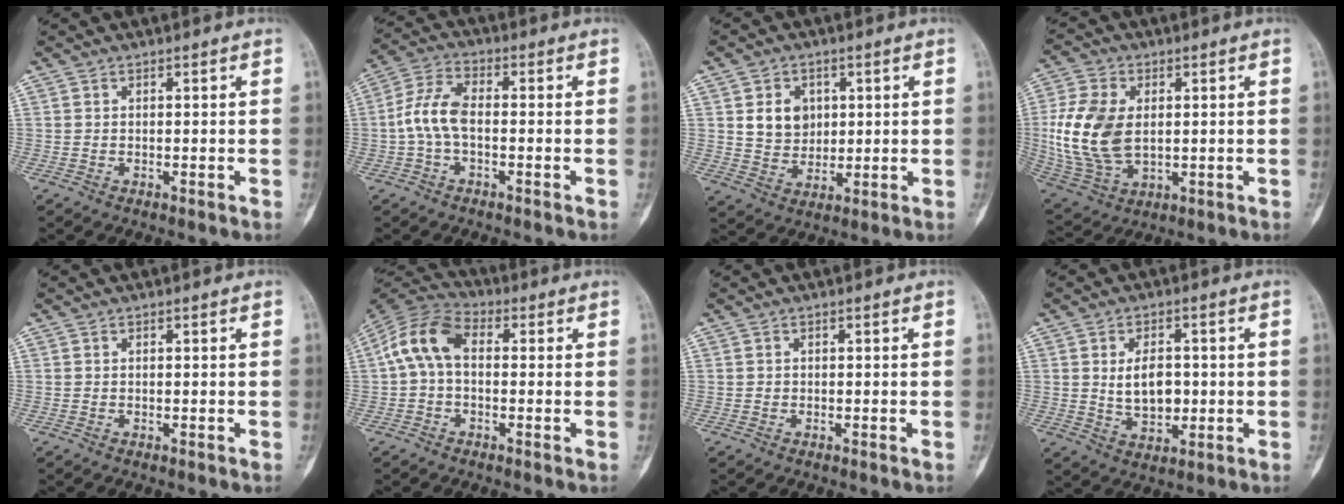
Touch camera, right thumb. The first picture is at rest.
{"total": 7.3, "force": [-1.1, 3.7, 6.2], "torque": [-0.134, 0.026, -0.030]}
{"total": 7.1, "force": [2.0, 5.8, 3.6], "torque": [-0.030, -0.012, 0.044]}
{"total": 14.9, "force": [0.6, 9.5, 11.5], "torque": [-0.237, -0.004, 0.024]}
{"total": 0.0}
{"total": 9.5, "force": [0.6, 6.0, 7.3], "torque": [-0.140, 0.027, -0.002]}
{"total": 0.0}
{"total": 7.4, "force": [0.4, 4.8, 5.7], "torque": [-0.080, -0.005, 0.015]}